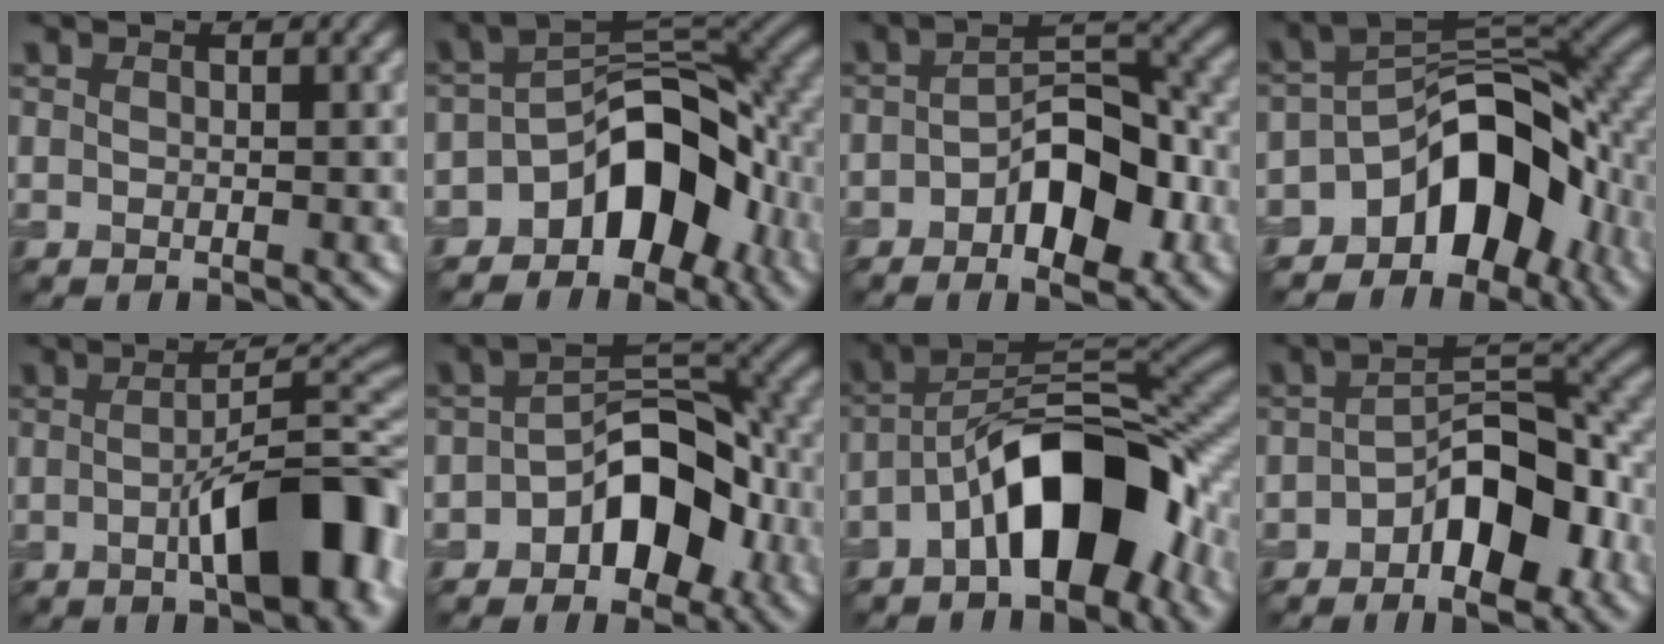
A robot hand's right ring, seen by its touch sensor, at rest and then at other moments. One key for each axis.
{"total": 9.6, "fx": -4.4, "fy": 5.8, "fz": 6.3, "tx": -0.078, "ty": 0.015, "tz": -0.068}
{"total": 7.2, "fx": -2.7, "fy": 3.4, "fz": 5.7, "tx": -0.085, "ty": 0.018, "tz": -0.042}
{"total": 10.8, "fx": -5.3, "fy": 6.4, "fz": 6.9, "tx": -0.084, "ty": 0.007, "tz": -0.085}
{"total": 9.5, "fx": -2.6, "fy": 2.8, "fz": 8.7, "tx": -0.118, "ty": 0.014, "tz": -0.034}
{"total": 7.8, "fx": -3.1, "fy": 4.5, "fz": 5.5, "tx": -0.074, "ty": 0.022, "tz": -0.056}
{"total": 10.2, "fx": -4.3, "fy": 4.3, "fz": 8.2, "tx": -0.130, "ty": 0.025, "tz": -0.075}
{"total": 7.8, "fx": -3.3, "fy": 3.5, "fz": 6.2, "tx": -0.093, "ty": 0.022, "tz": -0.058}